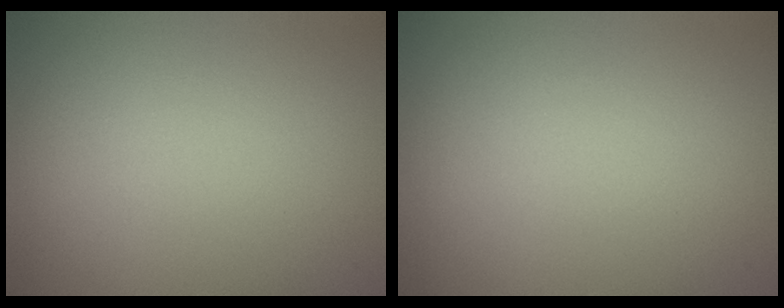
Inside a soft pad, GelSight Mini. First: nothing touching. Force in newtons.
{"total": 0.0}